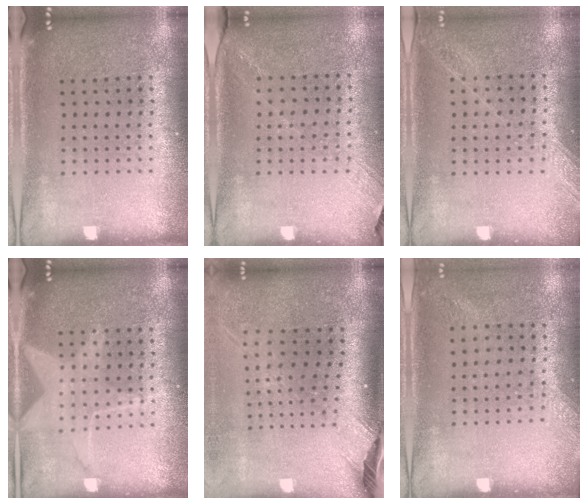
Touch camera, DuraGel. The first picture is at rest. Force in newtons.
{"total": 1.3, "press": 1.0, "slide": 0.9}
{"total": 1.2, "press": 1.1, "slide": 0.1}
{"total": 1.4, "press": 1.3, "slide": 0.4}
{"total": 2.6, "press": 1.8, "slide": 1.8}
{"total": 1.4, "press": 1.1, "slide": 0.9}